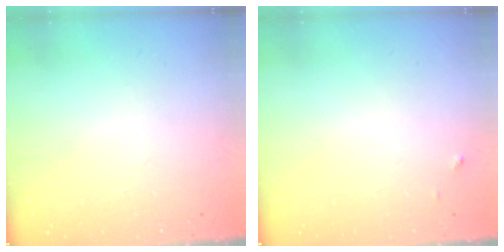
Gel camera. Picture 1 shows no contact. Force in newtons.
{"total": 3.5, "press": 3.5, "slide": 0.2}